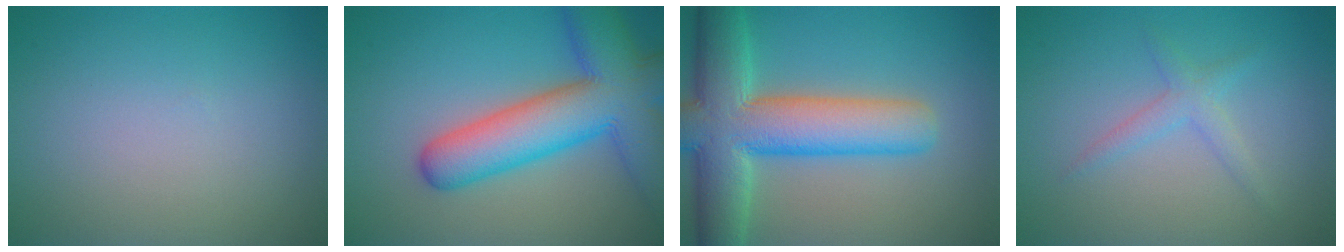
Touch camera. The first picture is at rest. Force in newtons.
{"total": 10.8, "press": 10.8, "slide": 0.6}
{"total": 10.8, "press": 10.8, "slide": 0.6}
{"total": 1.8, "press": 1.8, "slide": 0.1}